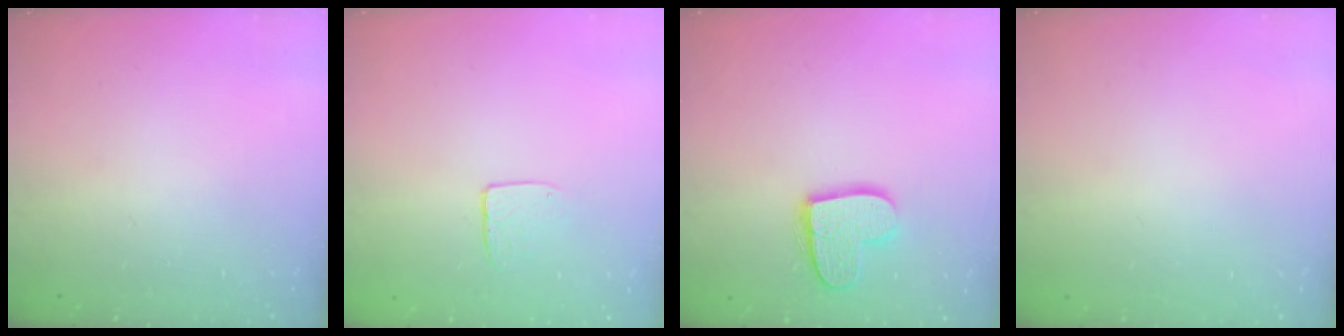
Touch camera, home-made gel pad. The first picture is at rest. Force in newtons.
{"total": 5.4, "press": 5.4, "slide": 0.4}
{"total": 13.1, "press": 13.1, "slide": 0.9}
{"total": 0.0}